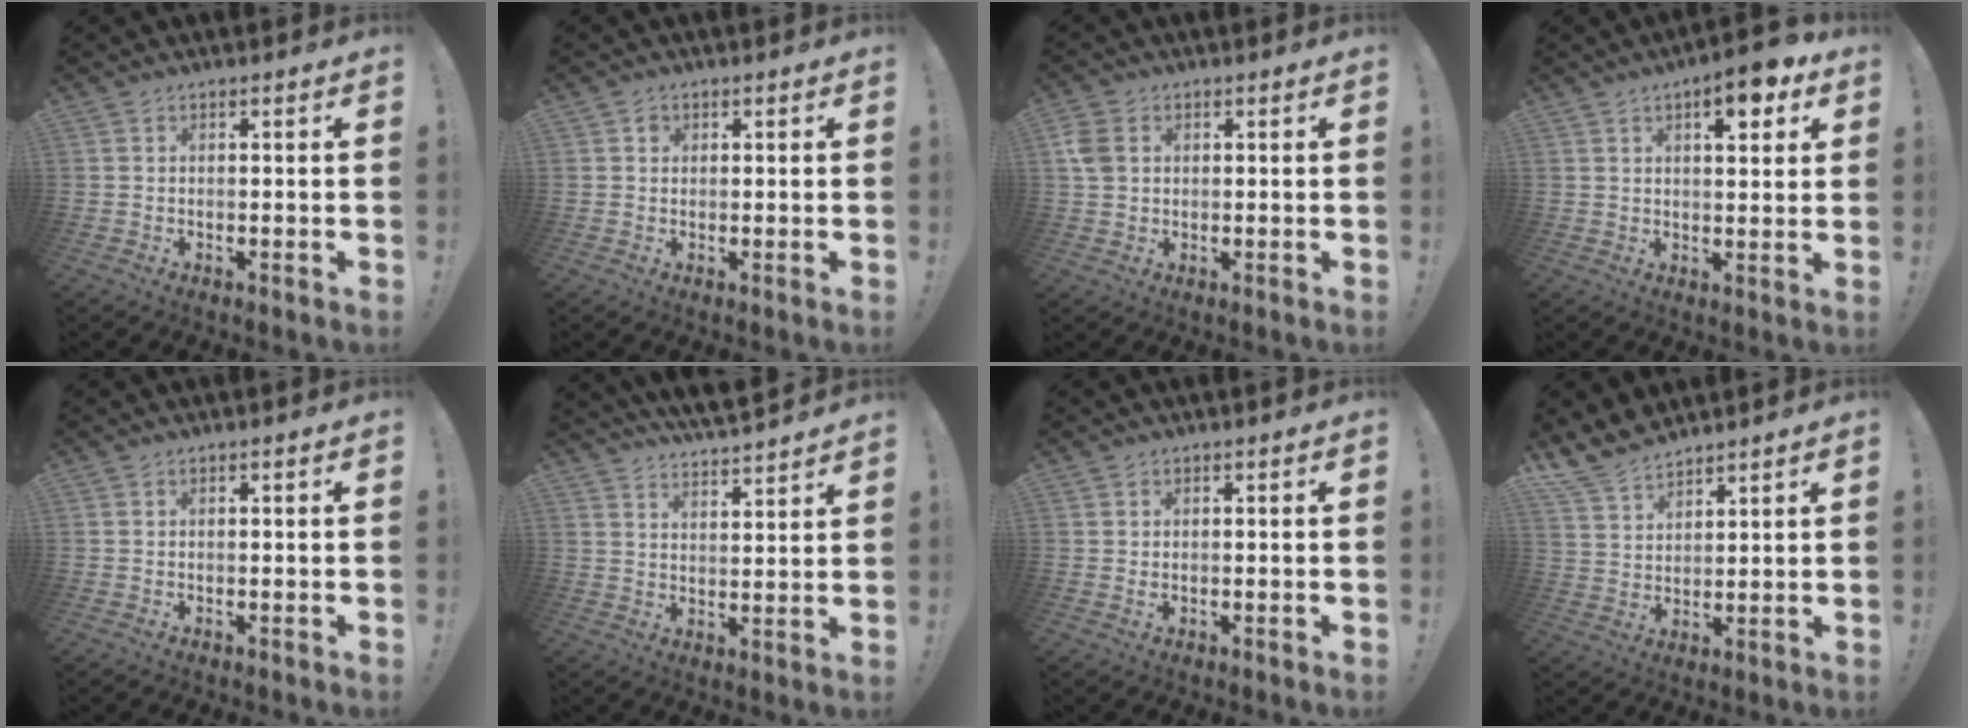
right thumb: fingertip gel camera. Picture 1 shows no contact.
{"total": 1.5, "force": [0.5, 1.4, 0.5], "torque": [-0.003, 0.001, 0.008]}
{"total": 5.7, "force": [1.5, 4.4, 3.2], "torque": [-0.062, 0.002, 0.030]}
{"total": 8.9, "force": [4.9, 3.2, 6.7], "torque": [-0.070, -0.025, 0.076]}
{"total": 0.0}
{"total": 6.5, "force": [6.1, 1.2, 1.8], "torque": [-0.034, -0.055, 0.109]}
{"total": 0.8, "force": [0.3, 0.6, 0.3], "torque": [0.001, -0.001, 0.003]}
{"total": 8.9, "force": [8.0, 3.3, 2.2], "torque": [-0.055, -0.052, 0.158]}